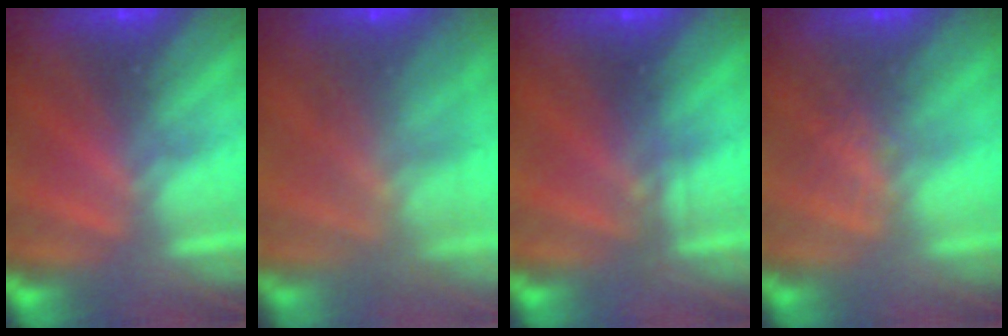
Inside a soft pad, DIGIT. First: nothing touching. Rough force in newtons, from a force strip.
{"total": 8.7}
{"total": 2.3}
{"total": 2.7}